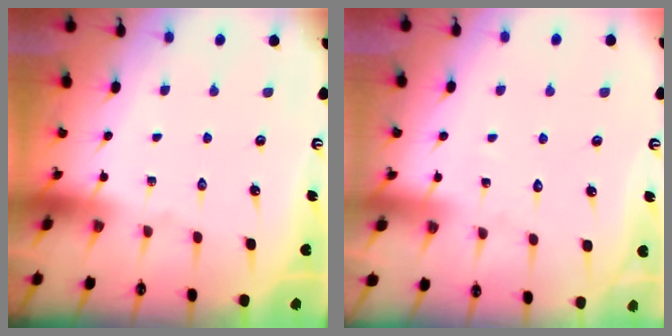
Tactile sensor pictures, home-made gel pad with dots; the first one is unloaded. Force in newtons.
{"total": 2.6, "press": 2.6, "slide": 0.2}